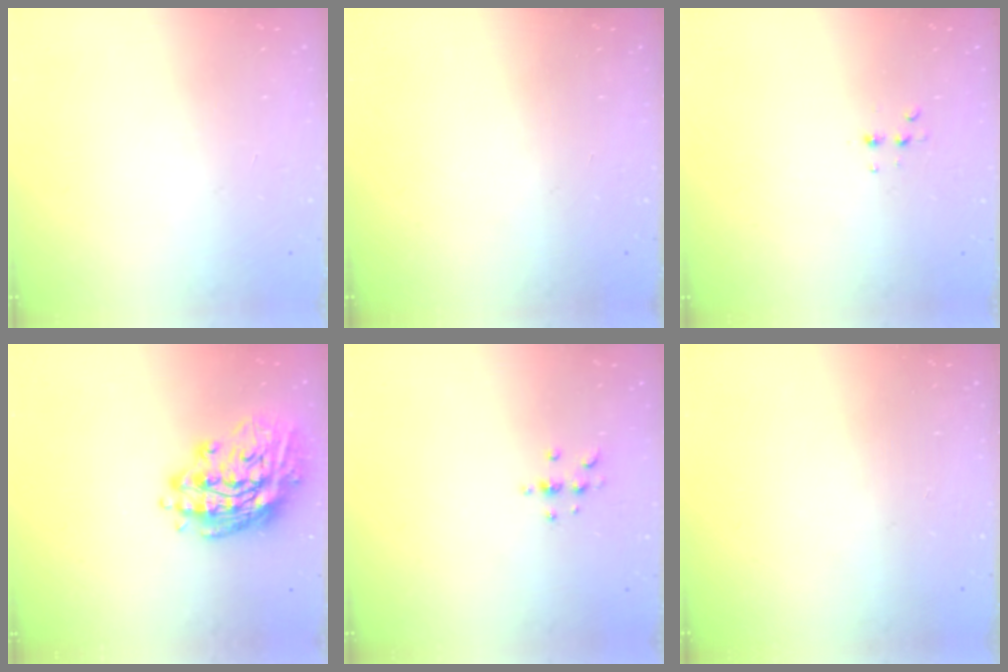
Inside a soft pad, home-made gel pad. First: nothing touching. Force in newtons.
{"total": 0.0}
{"total": 3.6, "press": 3.5, "slide": 1.1}
{"total": 16.4, "press": 16.2, "slide": 2.5}
{"total": 2.9, "press": 2.9, "slide": 0.4}
{"total": 0.0}